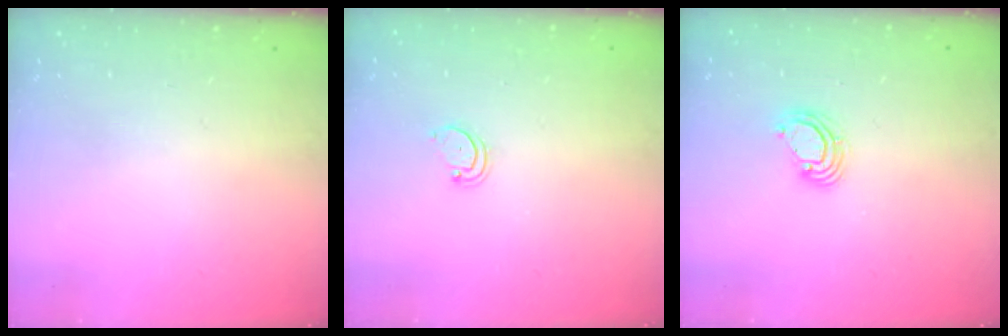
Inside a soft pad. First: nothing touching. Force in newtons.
{"total": 2.2, "press": 2.2, "slide": 0.2}
{"total": 5.6, "press": 5.6, "slide": 0.3}